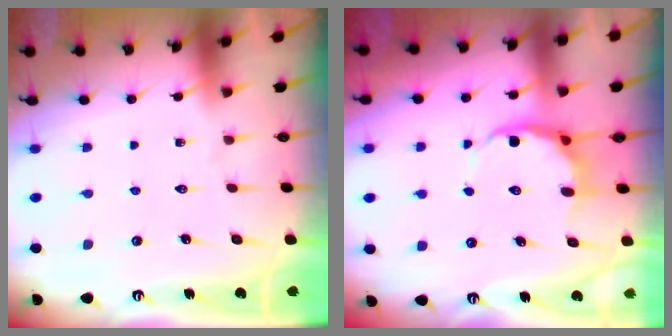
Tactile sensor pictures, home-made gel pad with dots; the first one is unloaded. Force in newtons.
{"total": 6.8, "press": 6.5, "slide": 2.2}